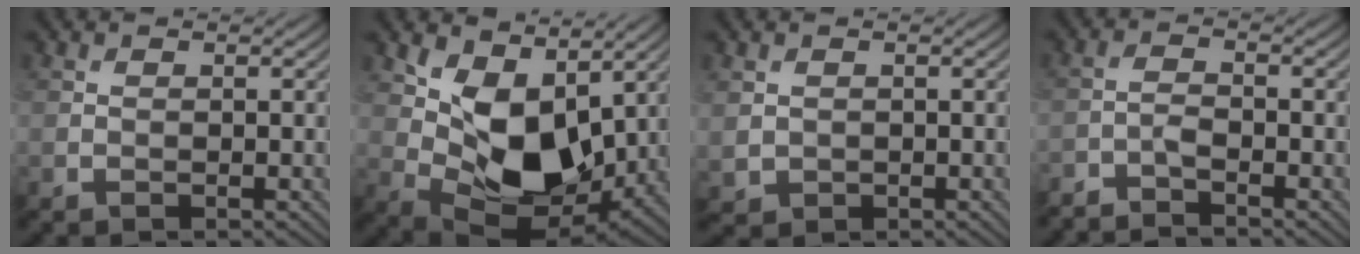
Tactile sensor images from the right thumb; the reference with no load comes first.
{"total": 11.4, "force": [3.2, 7.0, 8.5], "torque": [-0.165, -0.012, 0.062]}
{"total": 1.9, "force": [0.4, 1.7, 0.7], "torque": [-0.028, -0.008, 0.012]}
{"total": 3.2, "force": [-3.0, 0.4, 1.1], "torque": [-0.026, -0.003, -0.066]}